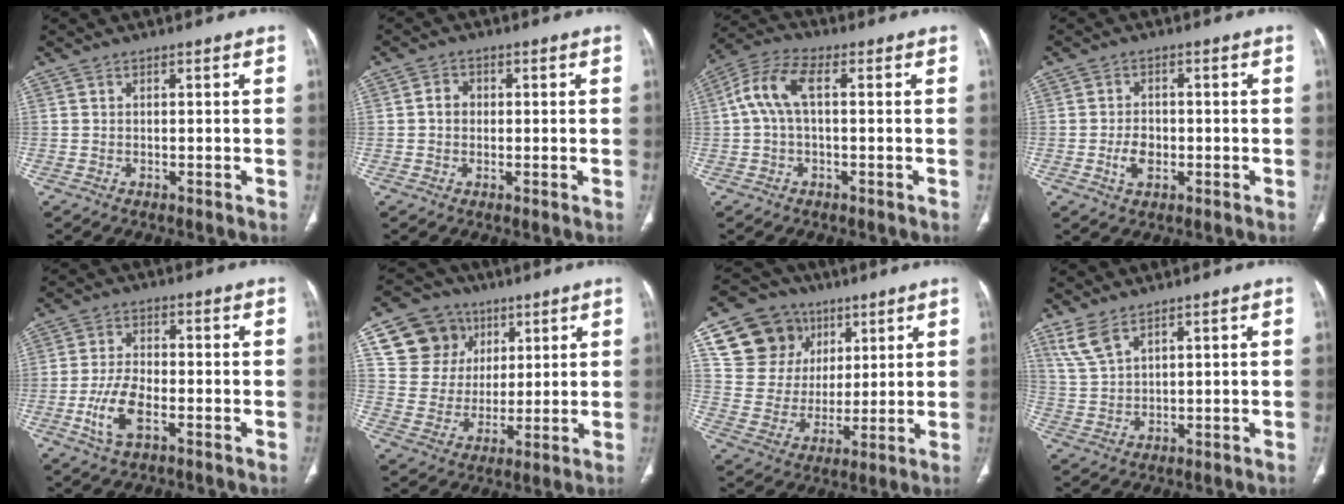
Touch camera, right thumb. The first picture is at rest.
{"total": 2.6, "force": [-0.1, 2.2, 1.3], "torque": [-0.011, 0.010, -0.008]}
{"total": 7.7, "force": [0.6, 3.5, 6.8], "torque": [-0.154, 0.028, 0.006]}
{"total": 4.2, "force": [-1.2, 2.8, 2.9], "torque": [-0.048, 0.007, -0.018]}
{"total": 7.5, "force": [-2.9, 3.3, 6.1], "torque": [-0.130, 0.010, -0.056]}
{"total": 13.7, "force": [6.1, 11.6, 3.9], "torque": [-0.038, -0.010, 0.119]}
{"total": 16.1, "force": [7.5, 13.2, 5.3], "torque": [-0.060, -0.008, 0.142]}
{"total": 5.0, "force": [3.7, 1.8, 2.9], "torque": [-0.060, -0.010, 0.086]}